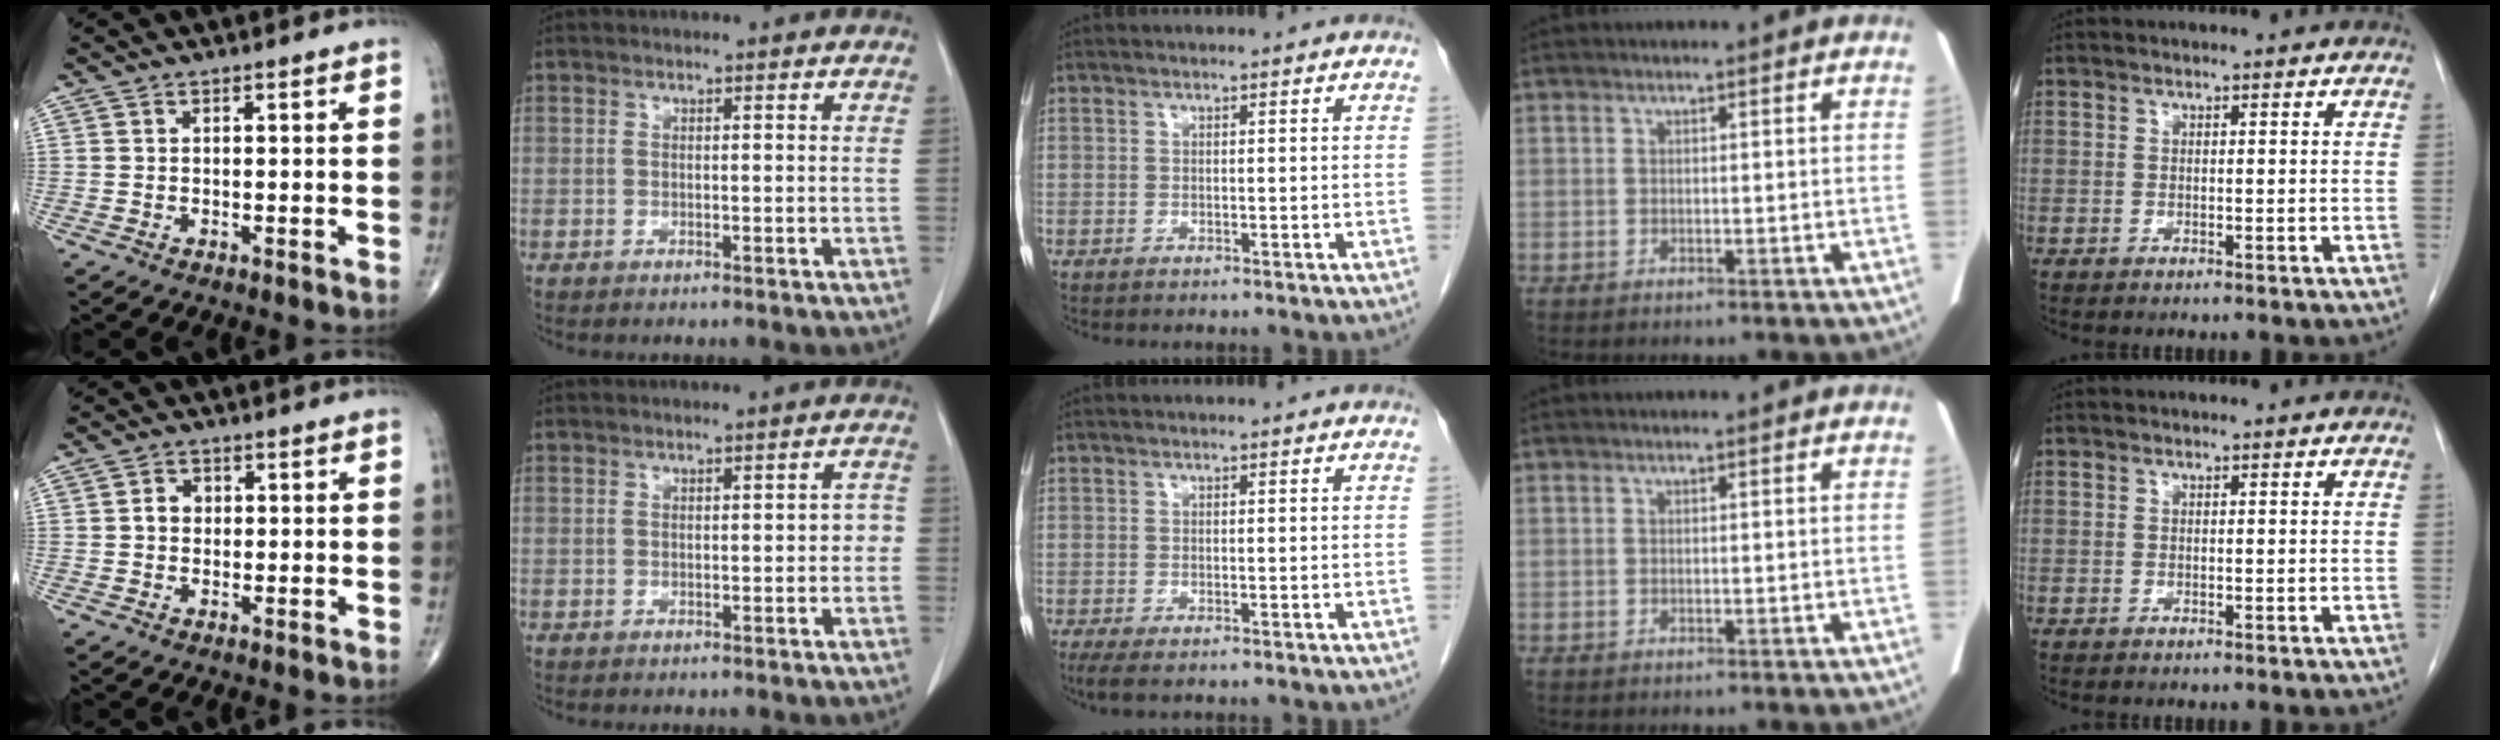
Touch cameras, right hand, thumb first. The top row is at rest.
{"thumb": {"total": 2.6, "force": [0.1, 2.2, 1.4], "torque": [-0.011, 0.009, -0.001]}, "index": {"total": 1.7, "force": [-0.3, 0.9, 1.4], "torque": [-0.009, 0.011, -0.003]}, "middle": {"total": 2.0, "force": [-1.3, 0.5, 1.5], "torque": [-0.026, -0.008, -0.021]}}